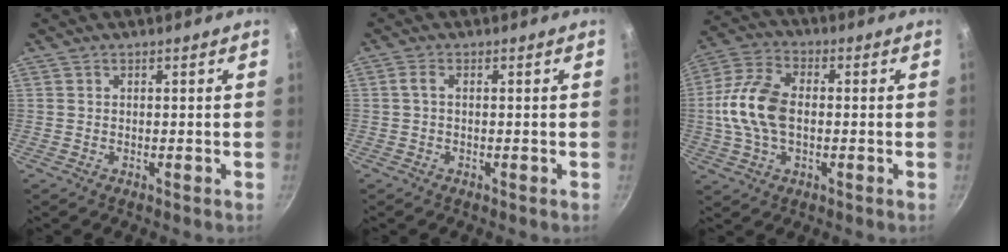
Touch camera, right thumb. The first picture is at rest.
{"total": 1.7, "force": [0.0, 0.5, 1.6], "torque": [-0.044, 0.006, -0.002]}
{"total": 13.3, "force": [-0.7, 8.0, 10.7], "torque": [-0.205, 0.029, -0.028]}